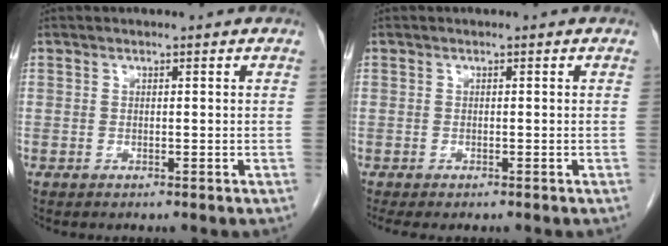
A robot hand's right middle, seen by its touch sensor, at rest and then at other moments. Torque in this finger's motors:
{"motor_torque": [0.31, -0.15, 0.03, 0.03]}